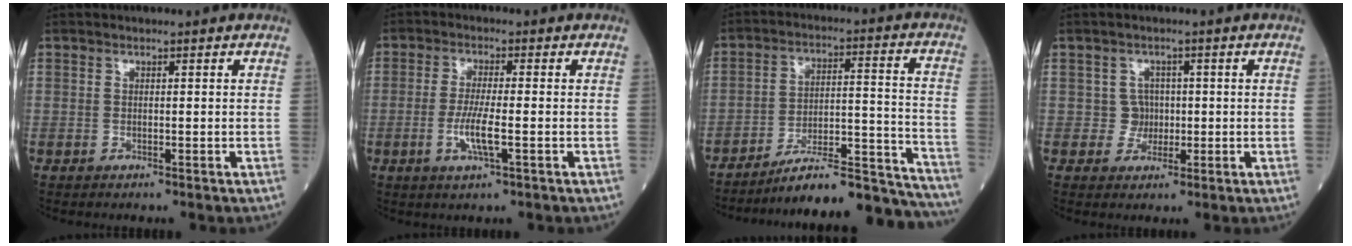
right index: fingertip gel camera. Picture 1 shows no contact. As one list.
[{"total": 5.1, "force": [-1.4, 0.2, 4.8], "torque": [-0.099, -0.009, -0.027]}, {"total": 20.9, "force": [-19.8, 1.3, 6.4], "torque": [-0.056, 0.032, -0.289]}, {"total": 2.4, "force": [-0.1, 2.4, 0.1], "torque": [0.007, 0.007, -0.003]}]